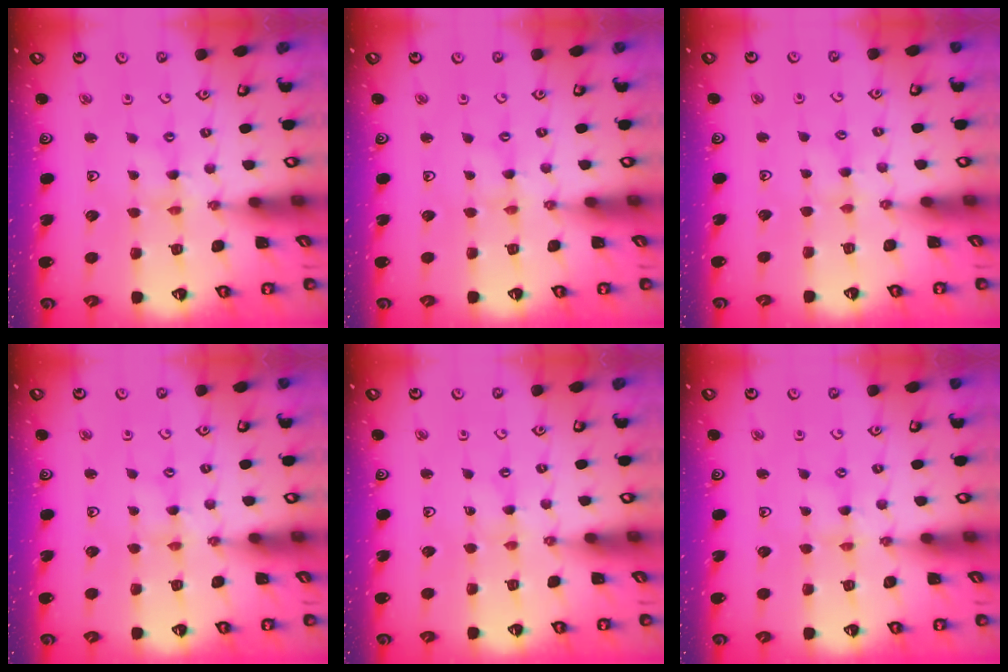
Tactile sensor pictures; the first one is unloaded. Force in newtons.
{"total": 0.0}
{"total": 3.9, "press": 3.9, "slide": 0.5}
{"total": 1.1, "press": 1.1, "slide": 0.1}
{"total": 0.0}
{"total": 0.0}